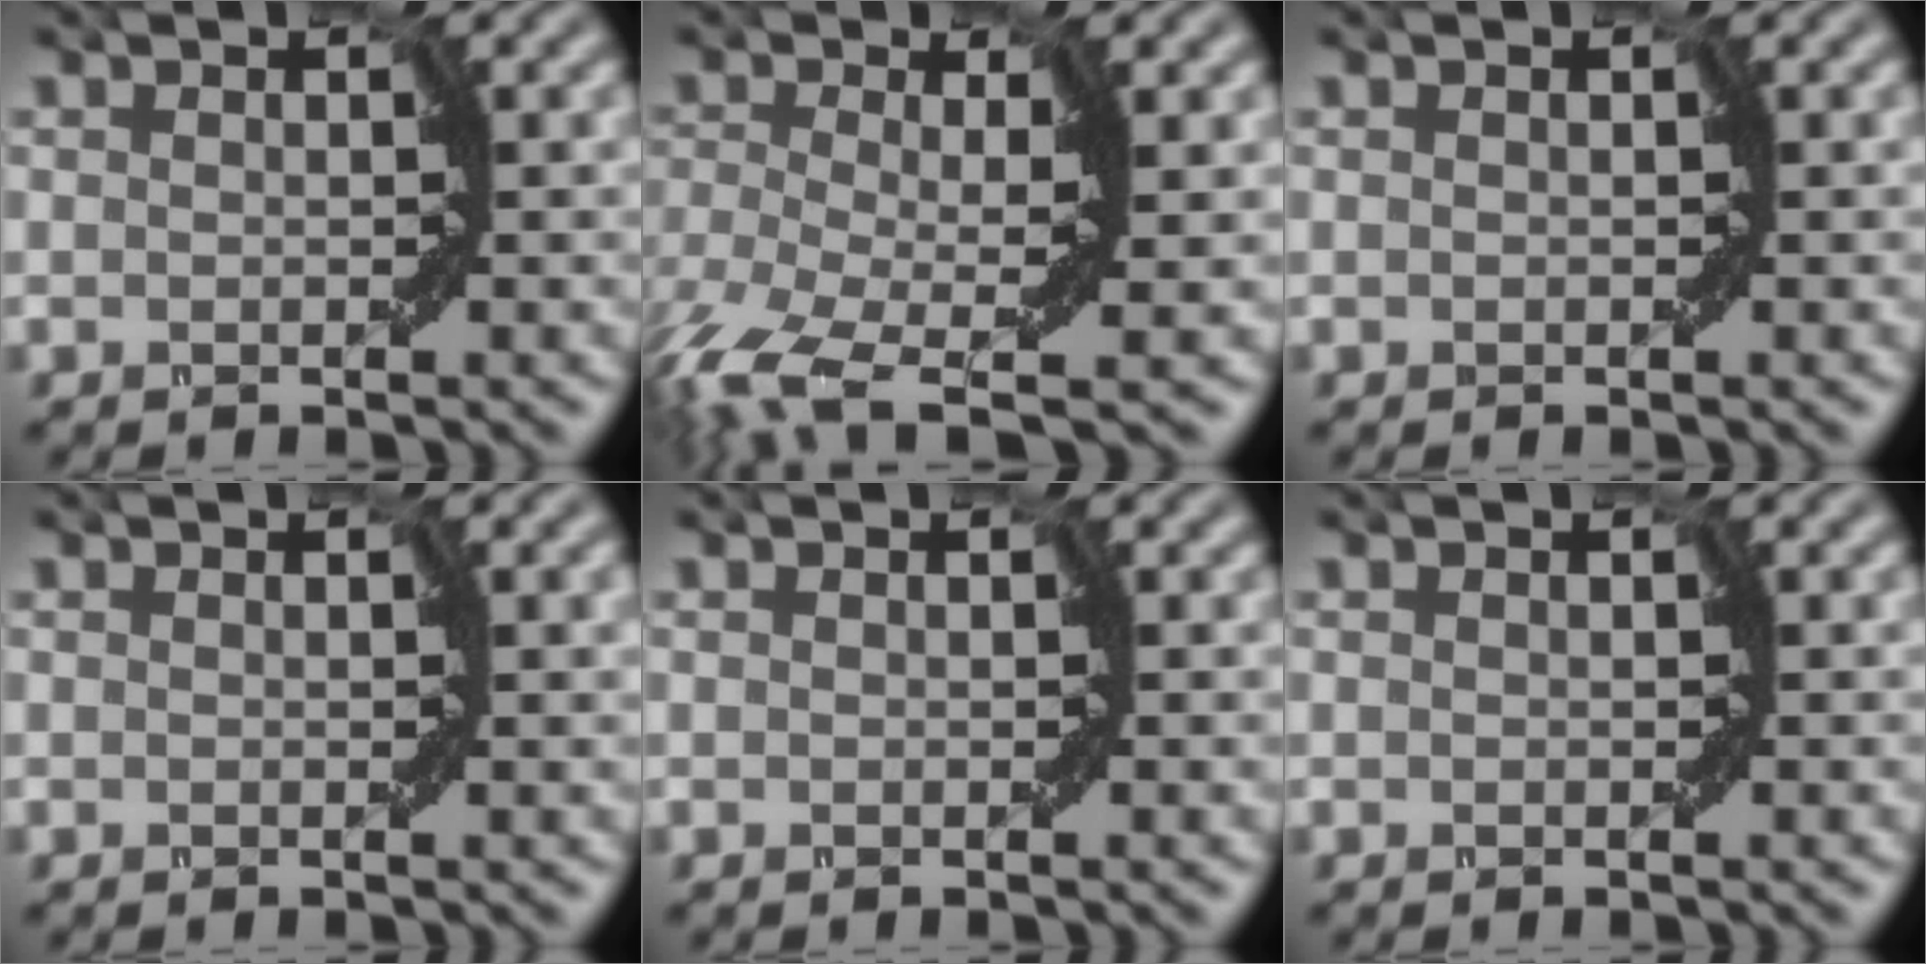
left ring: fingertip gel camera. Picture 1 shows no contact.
{"total": 8.6, "force": [-4.3, 4.0, 6.3], "torque": [-0.140, -0.022, -0.088]}
{"total": 0.0}
{"total": 1.2, "force": [0.0, 0.3, 1.1], "torque": [-0.020, -0.002, -0.005]}
{"total": 0.0}
{"total": 0.0}